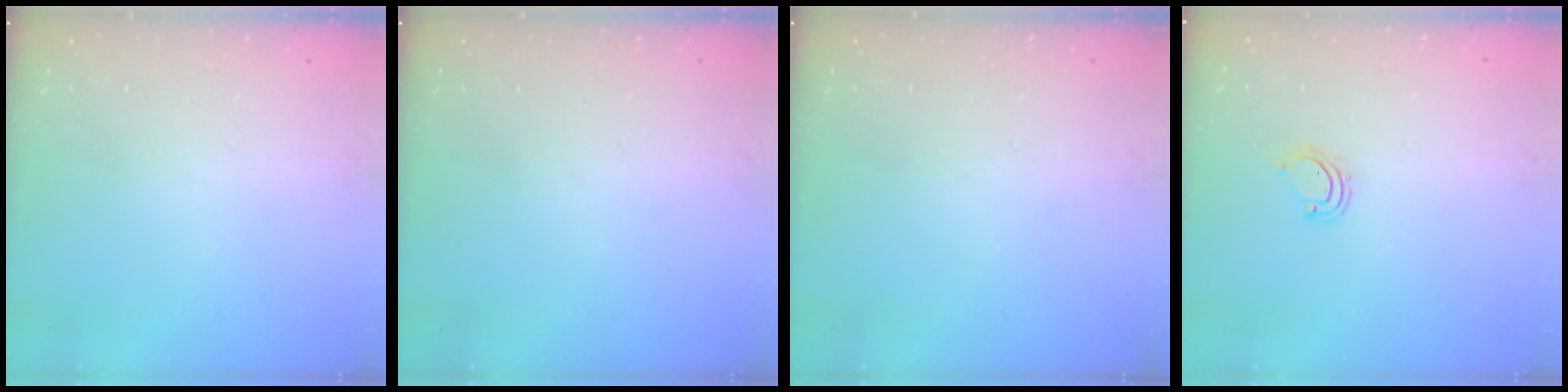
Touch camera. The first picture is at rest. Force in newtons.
{"total": 0.0}
{"total": 0.0}
{"total": 3.9, "press": 3.9, "slide": 0.3}